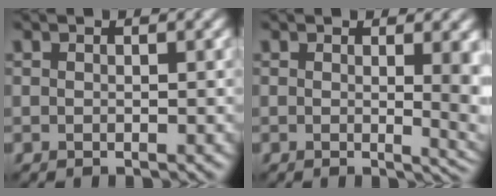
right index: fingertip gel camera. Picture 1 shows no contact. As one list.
[{"total": 6.5, "force": [0.5, 2.9, 5.8], "torque": [-0.029, -0.003, 0.008]}]